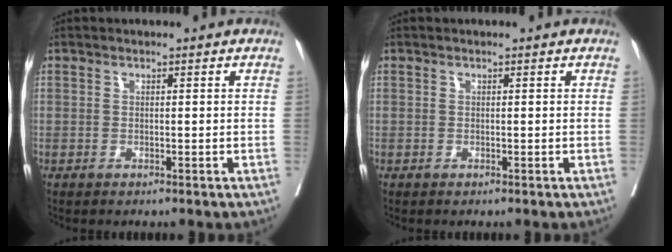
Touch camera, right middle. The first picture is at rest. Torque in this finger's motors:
{"motor_torque": [0.00, 0.00, 0.00, 0.00]}